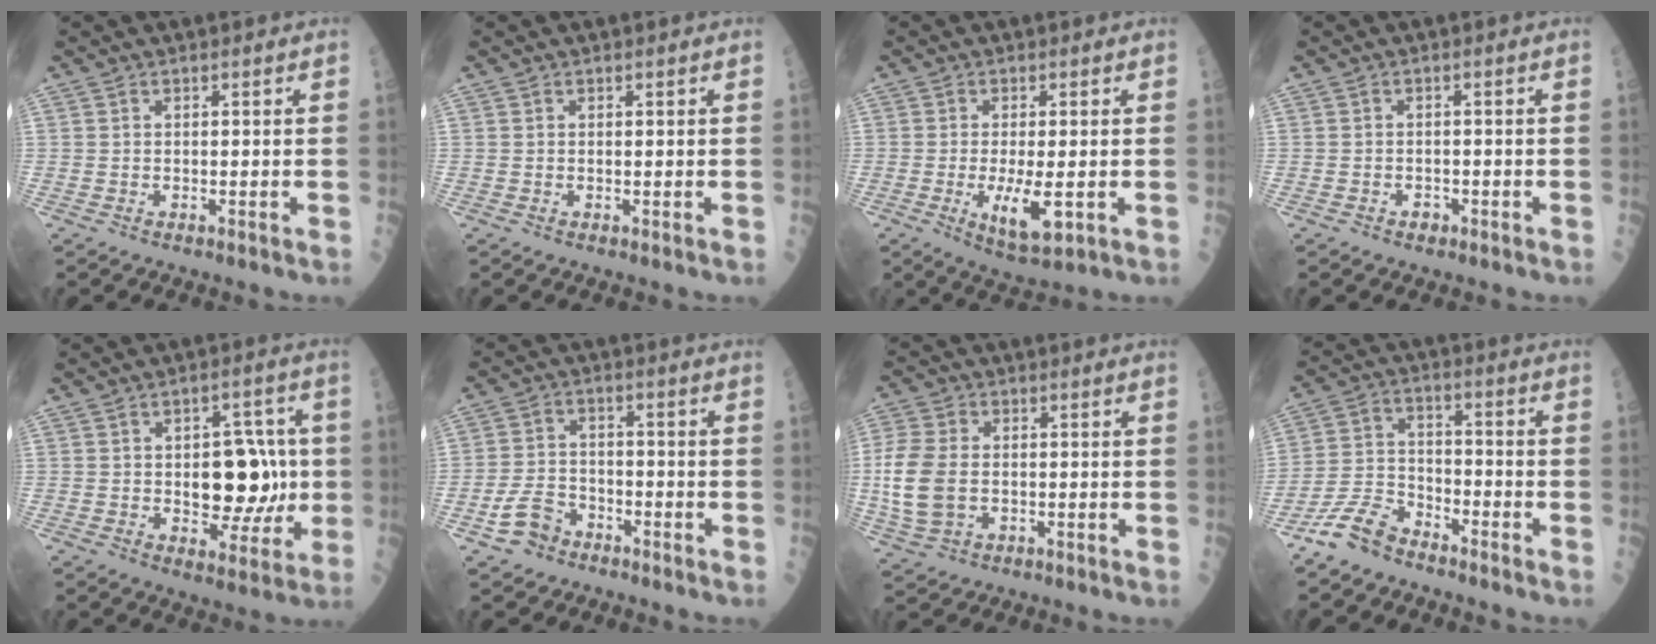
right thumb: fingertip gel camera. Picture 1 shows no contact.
{"total": 0.0}
{"total": 7.5, "force": [-1.5, 2.3, 7.0], "torque": [-0.122, -0.017, -0.018]}
{"total": 1.3, "force": [-0.7, 1.0, 0.4], "torque": [0.003, 0.007, -0.012]}
{"total": 12.8, "force": [-0.1, 7.6, 10.2], "torque": [-0.087, 0.016, 0.009]}
{"total": 6.2, "force": [-3.6, 4.3, 2.6], "torque": [-0.037, 0.032, -0.063]}
{"total": 10.9, "force": [-0.7, 7.3, 8.0], "torque": [-0.179, 0.005, -0.015]}
{"total": 8.6, "force": [-6.8, 3.9, 3.7], "torque": [-0.070, 0.044, -0.141]}